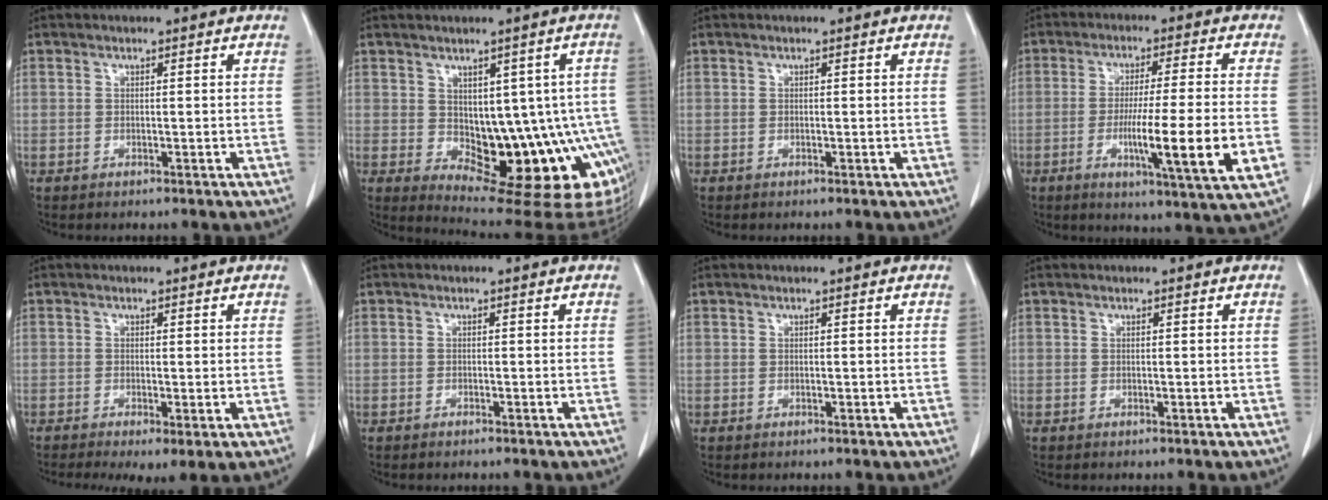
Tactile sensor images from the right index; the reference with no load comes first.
{"total": 15.9, "force": [-3.5, 7.4, 13.7], "torque": [-0.114, 0.012, -0.023]}
{"total": 0.0}
{"total": 13.4, "force": [-3.1, -0.5, 13.1], "torque": [-0.214, -0.027, -0.053]}
{"total": 4.5, "force": [-1.8, 1.3, 3.9], "torque": [-0.056, -0.017, -0.027]}
{"total": 0.0}
{"total": 0.0}
{"total": 0.0}